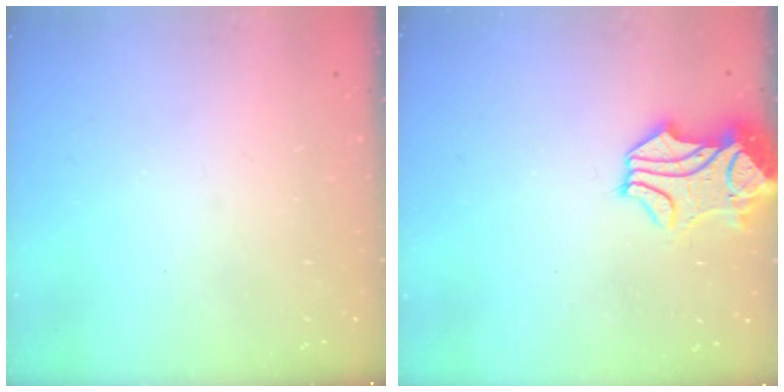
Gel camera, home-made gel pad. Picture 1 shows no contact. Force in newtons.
{"total": 1.9, "press": 1.4, "slide": 1.3}